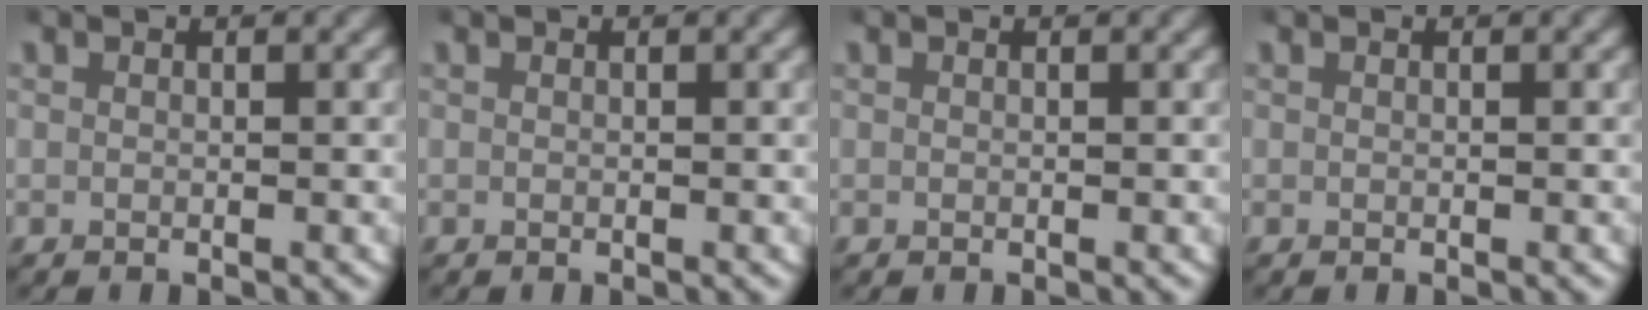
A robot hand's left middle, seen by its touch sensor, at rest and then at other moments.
{"total": 0.0}
{"total": 0.0}
{"total": 0.0}